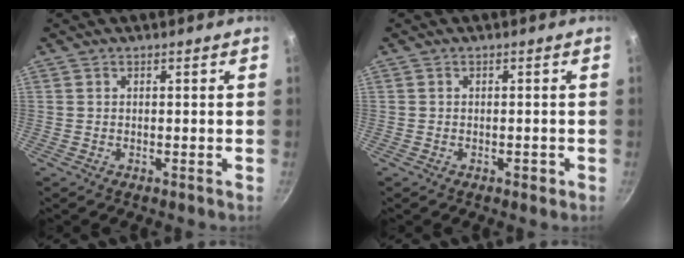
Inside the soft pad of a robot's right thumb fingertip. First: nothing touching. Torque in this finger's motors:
{"motor_torque": [-0.27, 0.02, -0.30, 0.07, -0.02]}